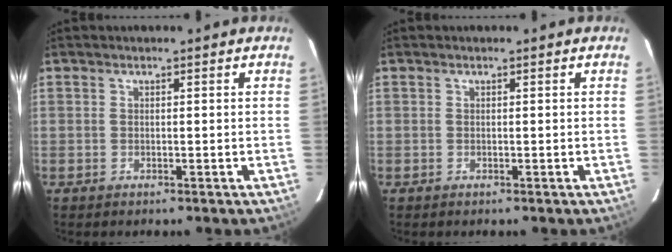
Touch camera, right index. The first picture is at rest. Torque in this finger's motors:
{"motor_torque": [0.00, 0.00, 0.00, 0.01]}